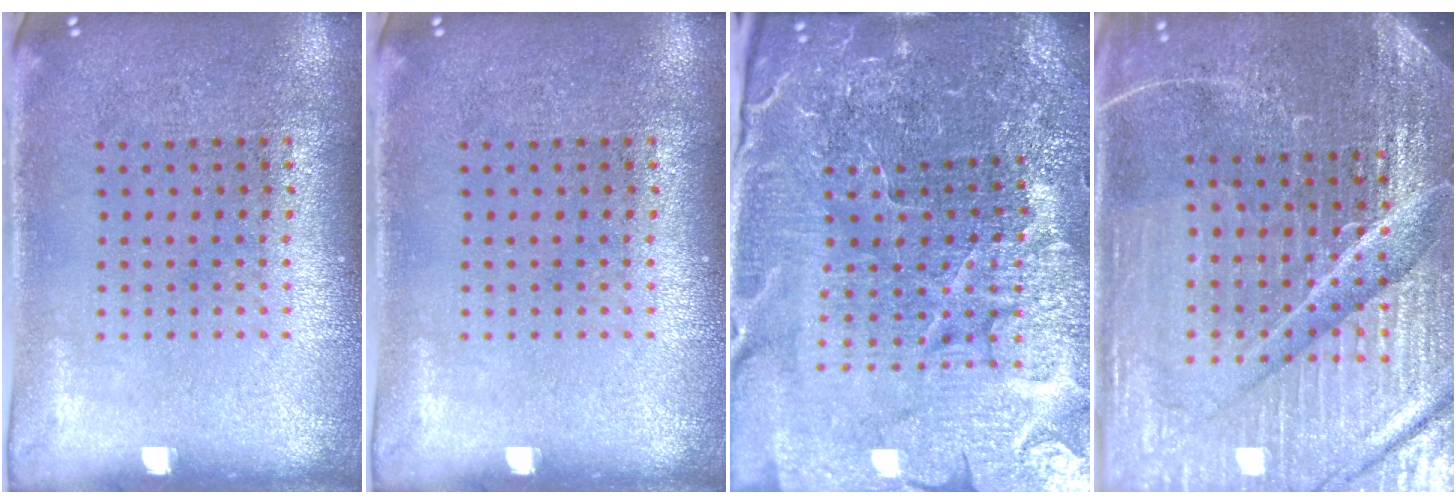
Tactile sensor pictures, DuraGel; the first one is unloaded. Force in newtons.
{"total": 0.0}
{"total": 5.6, "press": 5.2, "slide": 2.1}
{"total": 6.3, "press": 5.7, "slide": 2.9}